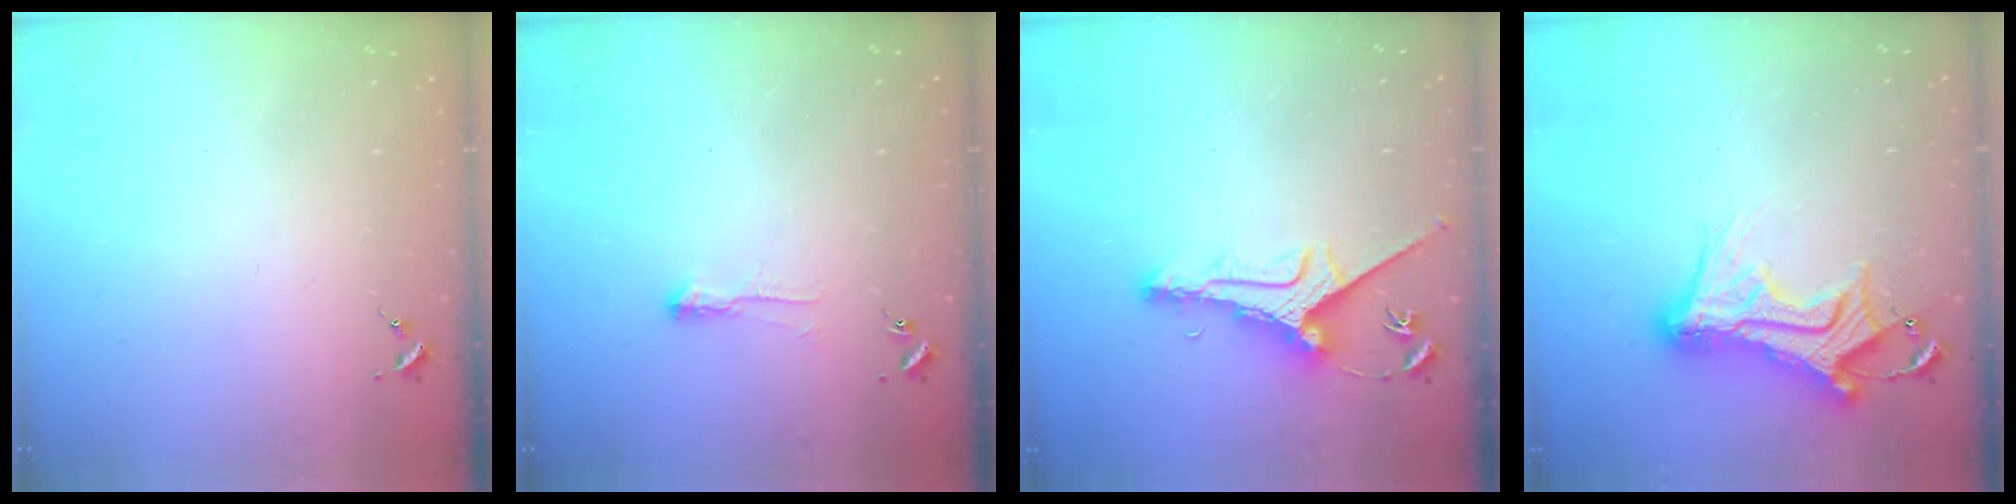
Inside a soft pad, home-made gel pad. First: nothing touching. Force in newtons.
{"total": 3.9, "press": 3.8, "slide": 0.6}
{"total": 9.9, "press": 9.8, "slide": 1.0}
{"total": 16.3, "press": 16.2, "slide": 1.3}